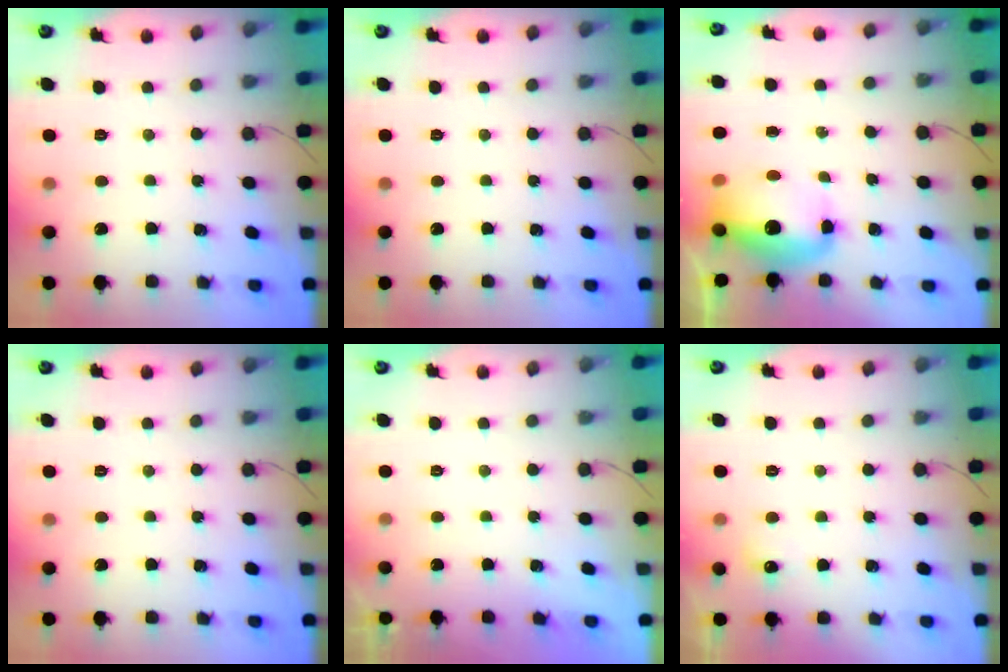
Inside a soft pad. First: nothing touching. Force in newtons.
{"total": 0.0}
{"total": 12.3, "press": 12.0, "slide": 2.7}
{"total": 0.0}
{"total": 0.6, "press": 0.2, "slide": 0.5}
{"total": 8.9, "press": 3.0, "slide": 8.4}